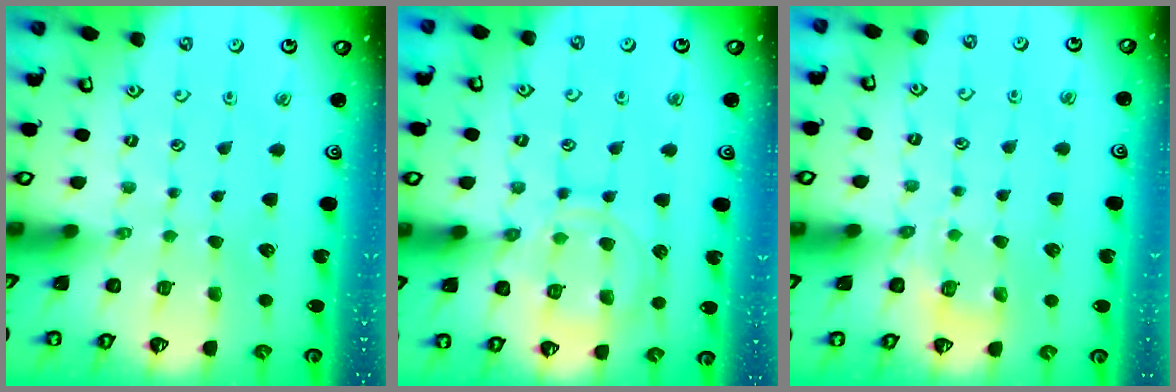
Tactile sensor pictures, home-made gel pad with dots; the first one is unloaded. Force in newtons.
{"total": 13.1, "press": 13.1, "slide": 1.1}
{"total": 5.1, "press": 4.9, "slide": 1.5}